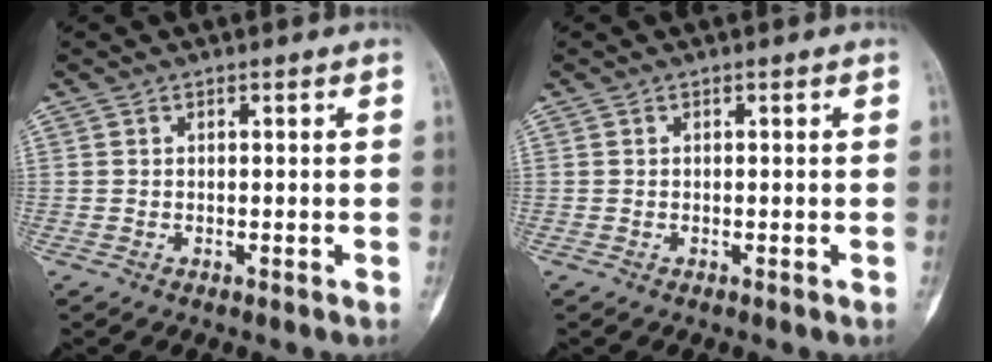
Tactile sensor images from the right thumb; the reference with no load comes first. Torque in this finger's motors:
{"motor_torque": [-0.40, -0.08, -0.13, 0.05, 0.02]}